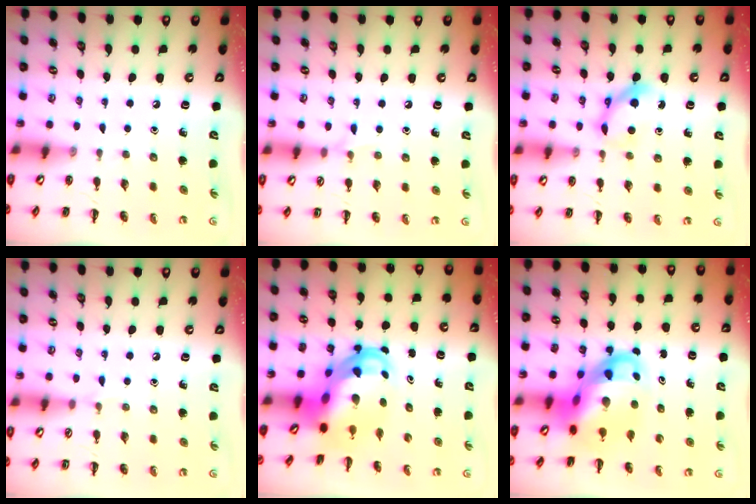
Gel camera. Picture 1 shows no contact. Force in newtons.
{"total": 4.5, "press": 4.2, "slide": 1.5}
{"total": 7.2, "press": 7.0, "slide": 1.6}
{"total": 3.4, "press": 3.2, "slide": 1.3}
{"total": 8.8, "press": 8.5, "slide": 2.5}
{"total": 9.8, "press": 9.4, "slide": 2.7}